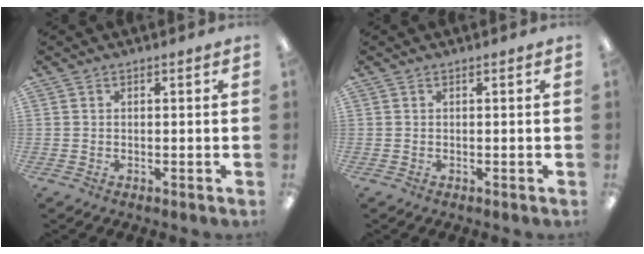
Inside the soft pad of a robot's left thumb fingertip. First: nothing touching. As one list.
[{"total": 0.0}]